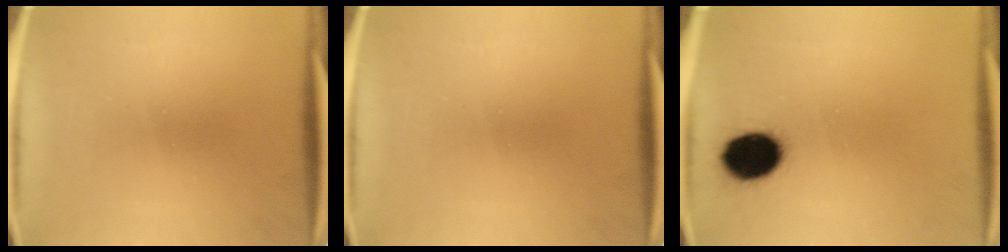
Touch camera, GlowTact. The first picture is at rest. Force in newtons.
{"total": 0.0}
{"total": 11.0}